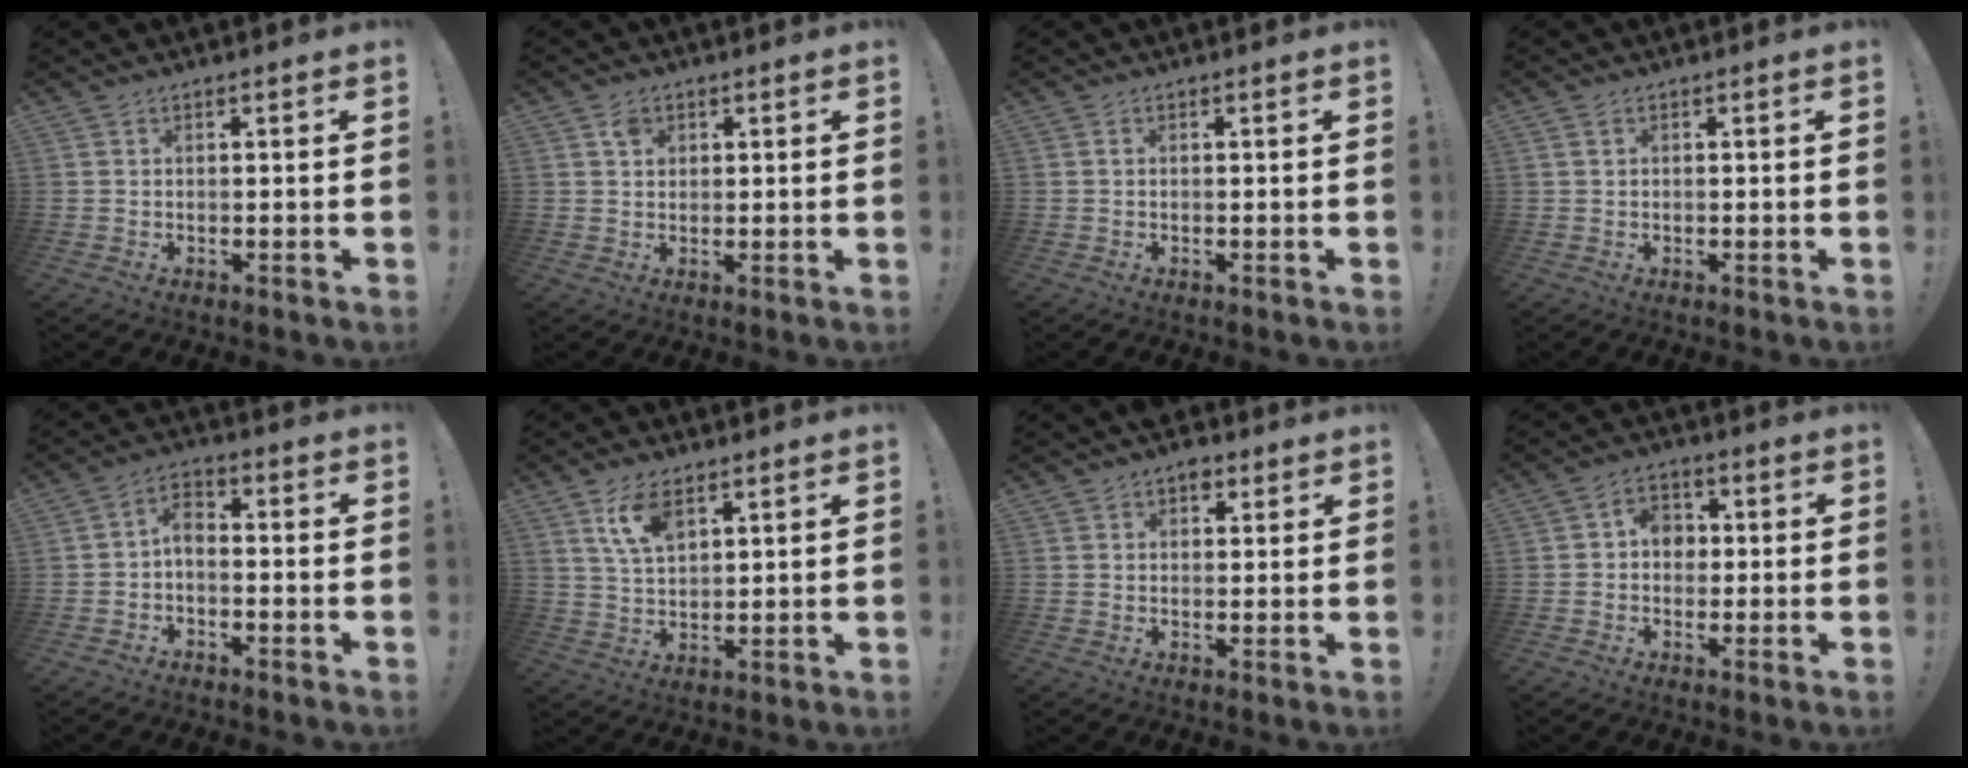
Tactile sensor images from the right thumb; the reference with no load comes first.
{"total": 3.6, "force": [1.8, 2.8, 1.4], "torque": [-0.017, 0.000, 0.031]}
{"total": 0.0}
{"total": 1.0, "force": [0.4, 0.8, 0.5], "torque": [-0.009, 0.004, 0.008]}
{"total": 4.3, "force": [-1.3, 2.7, 3.2], "torque": [-0.063, 0.006, -0.025]}
{"total": 8.9, "force": [4.9, 4.2, 6.1], "torque": [-0.112, -0.010, 0.092]}
{"total": 4.9, "force": [2.9, 3.5, 1.8], "torque": [-0.011, -0.012, 0.048]}
{"total": 6.0, "force": [0.0, 5.0, 3.3], "torque": [-0.058, 0.016, 0.002]}